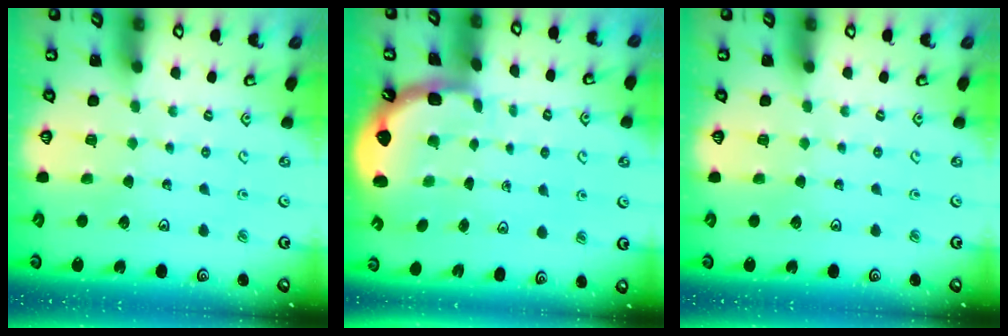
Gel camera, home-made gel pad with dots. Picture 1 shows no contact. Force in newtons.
{"total": 2.5, "press": 1.7, "slide": 1.8}
{"total": 0.0}